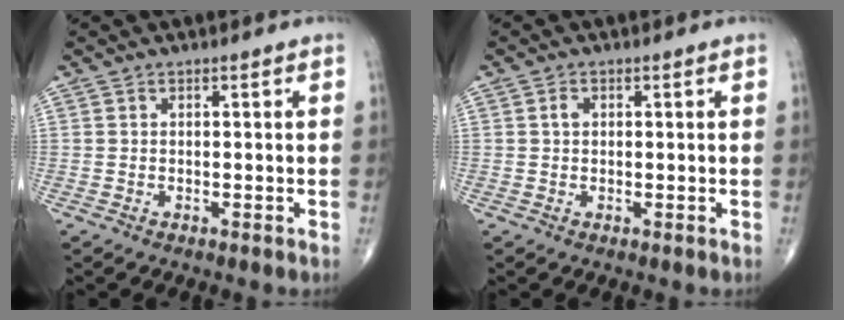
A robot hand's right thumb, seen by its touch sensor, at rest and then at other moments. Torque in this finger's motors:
{"motor_torque": [-0.22, 0.35, 0.14, -0.02, 0.00]}